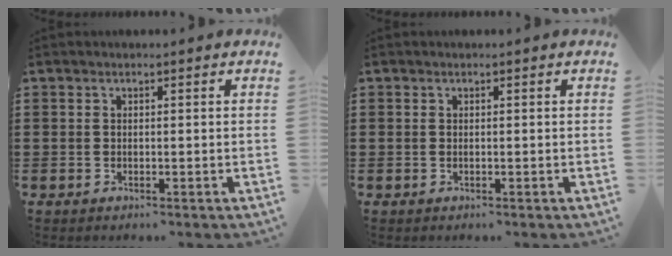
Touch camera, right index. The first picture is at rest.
{"total": 0.0}